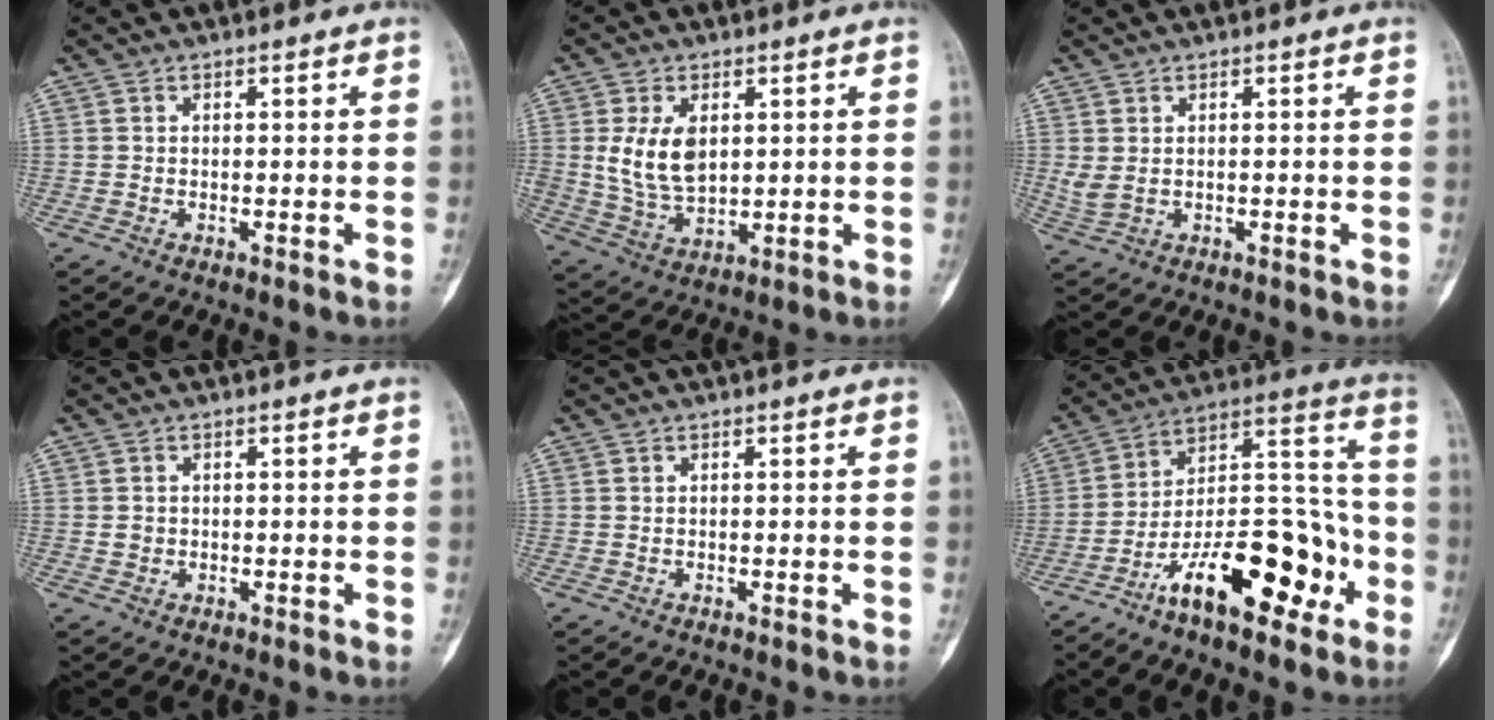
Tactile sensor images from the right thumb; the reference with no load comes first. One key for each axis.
{"total": 9.8, "fx": 1.9, "fy": 6.1, "fz": 7.4, "tx": -0.130, "ty": -0.012, "tz": 0.052}
{"total": 2.7, "fx": 0.2, "fy": 1.7, "fz": 2.0, "tx": -0.048, "ty": 0.002, "tz": 0.012}
{"total": 1.3, "fx": -0.1, "fy": 1.2, "fz": 0.4, "tx": -0.003, "ty": 0.004, "tz": 0.001}
{"total": 0.0}
{"total": 20.8, "fx": -10.0, "fy": 8.7, "fz": 16.1, "tx": -0.235, "ty": 0.087, "tz": -0.165}